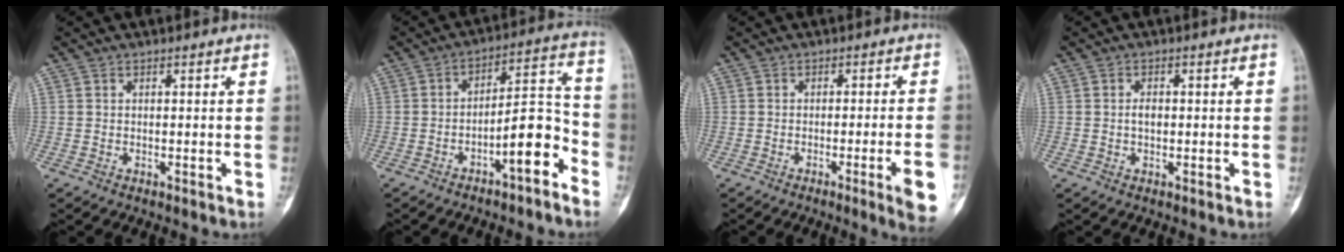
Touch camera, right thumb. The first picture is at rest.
{"total": 10.2, "force": [-5.4, 2.9, 8.2], "torque": [-0.121, 0.064, -0.082]}
{"total": 7.1, "force": [-2.8, 0.0, 6.5], "torque": [-0.092, 0.001, -0.036]}
{"total": 1.8, "force": [-0.1, 1.1, 1.4], "torque": [-0.024, 0.003, -0.004]}